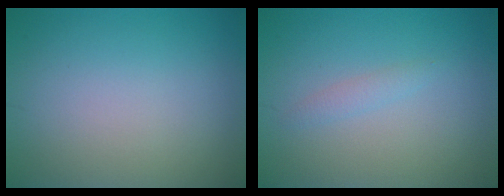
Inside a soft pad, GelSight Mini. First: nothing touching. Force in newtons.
{"total": 0.9, "press": 0.9, "slide": 0.1}